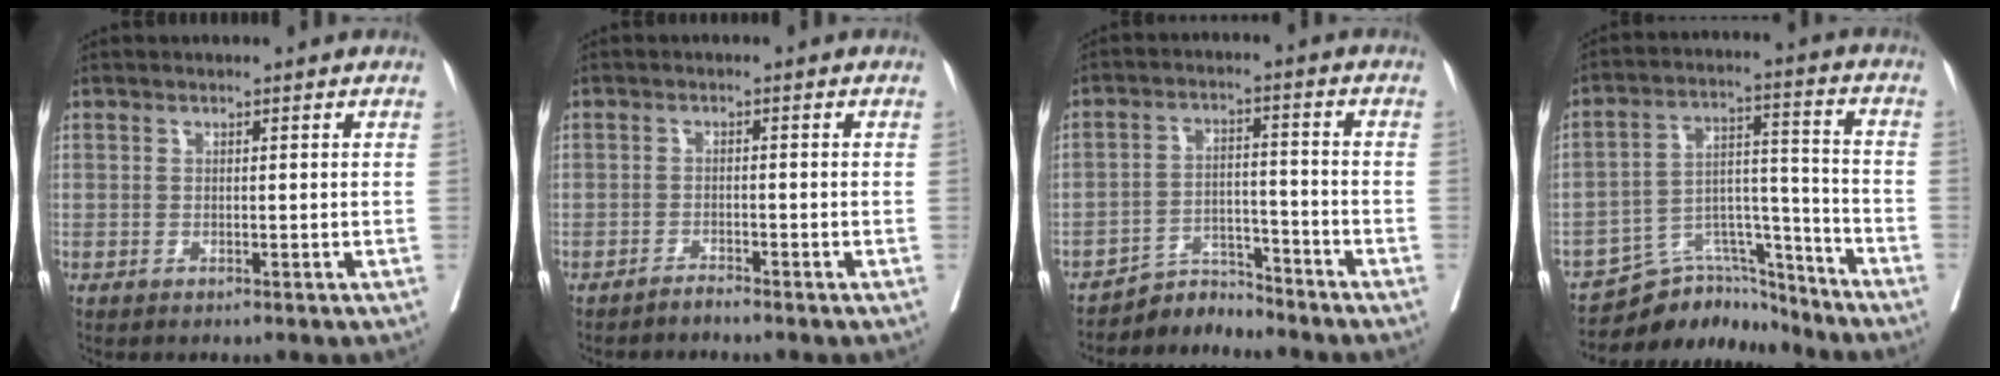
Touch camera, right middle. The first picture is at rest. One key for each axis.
{"total": 1.3, "fx": -1.3, "fy": -0.2, "fz": 0.1, "tx": 0.000, "ty": -0.002, "tz": -0.024}
{"total": 5.1, "fx": -5.0, "fy": 0.3, "fz": -0.9, "tx": 0.022, "ty": 0.008, "tz": -0.086}
{"total": 11.9, "fx": -11.5, "fy": 3.0, "fz": 1.3, "tx": -0.015, "ty": 0.044, "tz": -0.194}